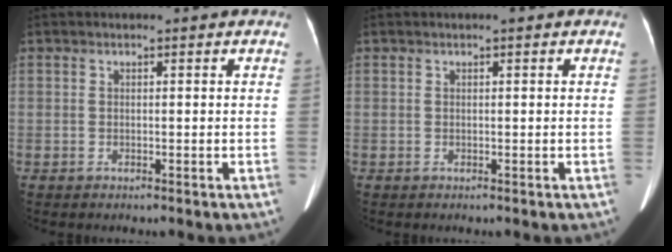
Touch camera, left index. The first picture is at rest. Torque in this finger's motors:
{"motor_torque": [0.43, -0.84, 0.09, 0.02]}